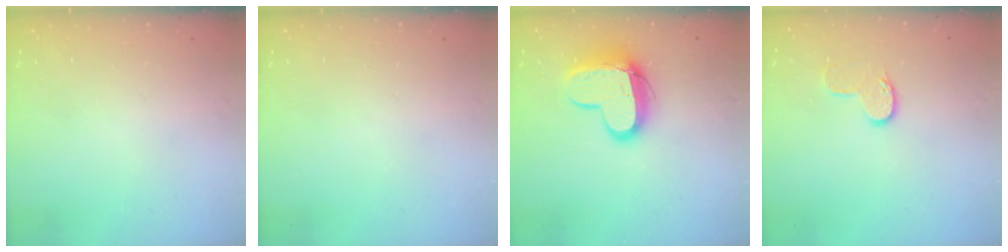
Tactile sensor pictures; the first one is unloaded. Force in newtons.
{"total": 0.0}
{"total": 13.2, "press": 13.2, "slide": 1.2}
{"total": 6.8, "press": 6.8, "slide": 0.3}